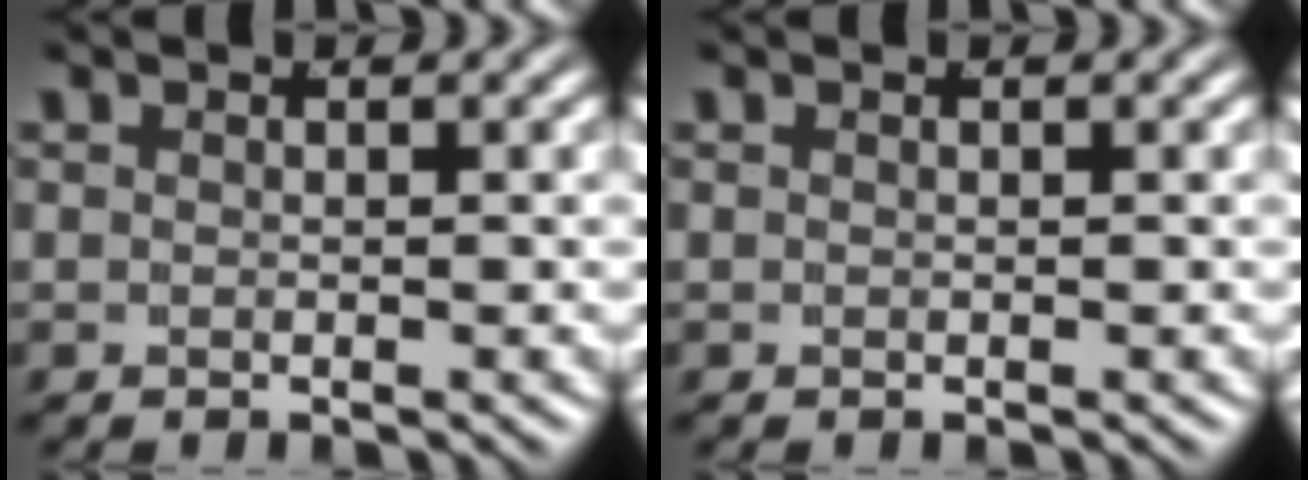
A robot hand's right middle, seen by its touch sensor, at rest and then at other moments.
{"total": 0.0}